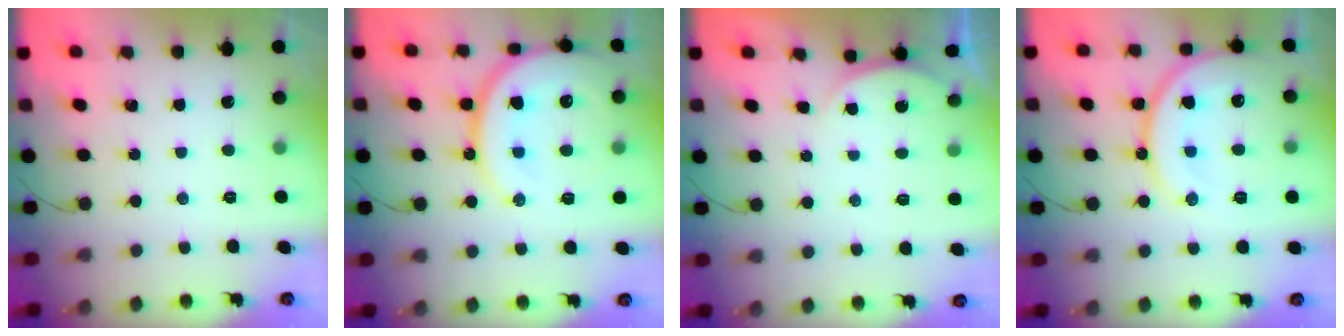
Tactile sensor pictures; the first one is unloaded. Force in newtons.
{"total": 18.3, "press": 18.2, "slide": 1.8}
{"total": 2.8, "press": 2.1, "slide": 1.7}
{"total": 16.7, "press": 16.6, "slide": 1.9}